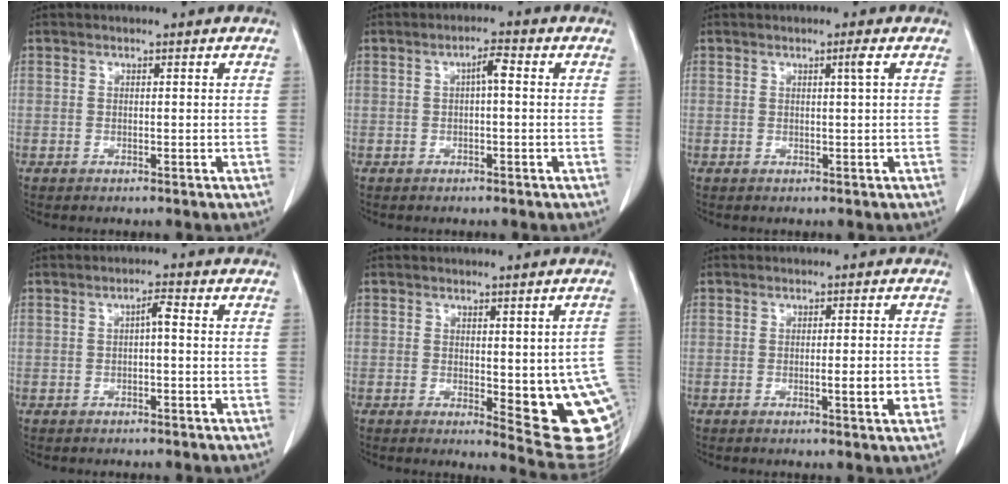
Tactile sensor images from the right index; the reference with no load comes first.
{"total": 2.5, "force": [0.2, 0.4, 2.4], "torque": [-0.040, 0.005, 0.004]}
{"total": 1.2, "force": [0.4, -0.5, 1.0], "torque": [-0.021, -0.003, 0.009]}
{"total": 1.8, "force": [-0.1, 0.3, 1.8], "torque": [-0.030, 0.005, -0.001]}
{"total": 14.3, "force": [-1.8, 4.5, 13.4], "torque": [-0.126, -0.008, -0.003]}
{"total": 3.8, "force": [-0.9, 0.3, 3.7], "torque": [-0.048, -0.001, -0.011]}